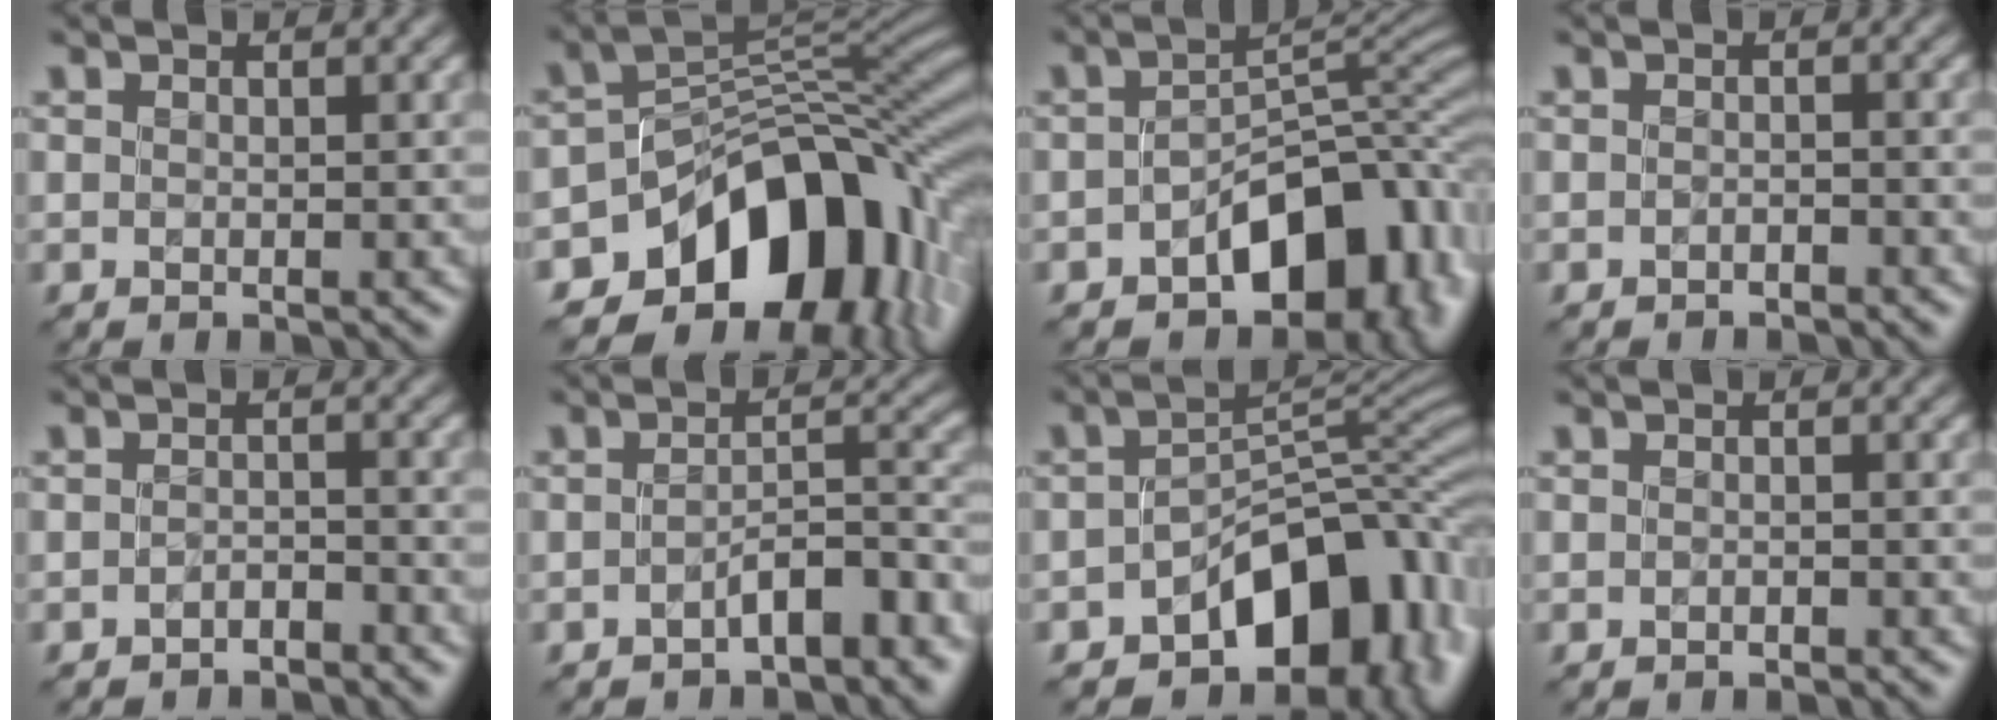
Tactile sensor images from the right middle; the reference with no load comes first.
{"total": 12.7, "force": [-5.8, 8.3, 7.6], "torque": [-0.095, 0.001, -0.103]}
{"total": 10.2, "force": [-4.0, 6.0, 7.2], "torque": [-0.086, -0.002, -0.061]}
{"total": 0.6, "force": [-0.5, 0.2, 0.2], "torque": [-0.004, 0.001, -0.008]}
{"total": 1.2, "force": [-1.1, 0.3, 0.3], "torque": [-0.006, 0.004, -0.022]}
{"total": 4.0, "force": [-2.3, 1.4, 3.0], "torque": [-0.042, 0.012, -0.037]}
{"total": 11.3, "force": [-4.9, 6.5, 7.8], "torque": [-0.093, -0.005, -0.077]}
{"total": 0.0}